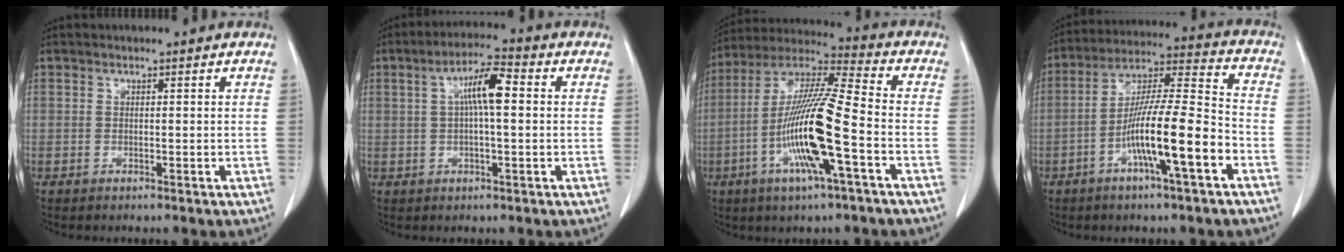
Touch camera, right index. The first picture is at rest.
{"total": 7.2, "force": [1.2, 1.6, 7.0], "torque": [-0.132, 0.022, 0.018]}
{"total": 17.0, "force": [-4.9, 1.2, 16.2], "torque": [-0.324, -0.006, -0.094]}
{"total": 14.5, "force": [-5.5, 1.0, 13.4], "torque": [-0.242, 0.005, -0.096]}